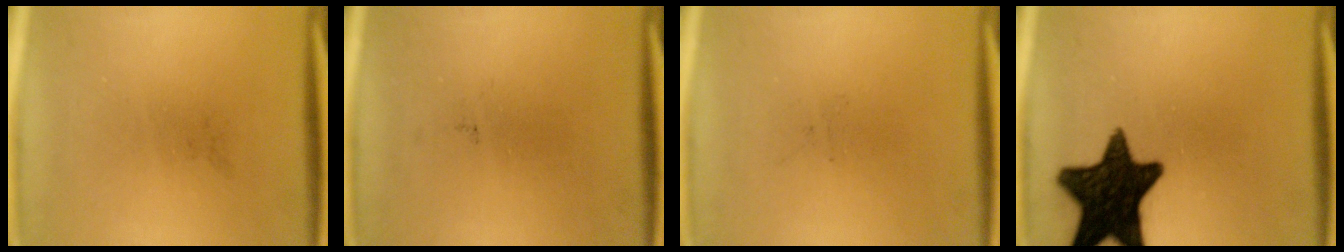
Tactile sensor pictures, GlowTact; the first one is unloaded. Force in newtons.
{"total": 0.0}
{"total": 0.0}
{"total": 16.7}